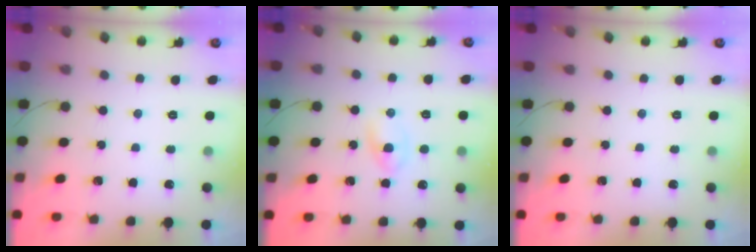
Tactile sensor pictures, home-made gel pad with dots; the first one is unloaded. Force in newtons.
{"total": 1.9, "press": 1.7, "slide": 0.8}
{"total": 0.0}